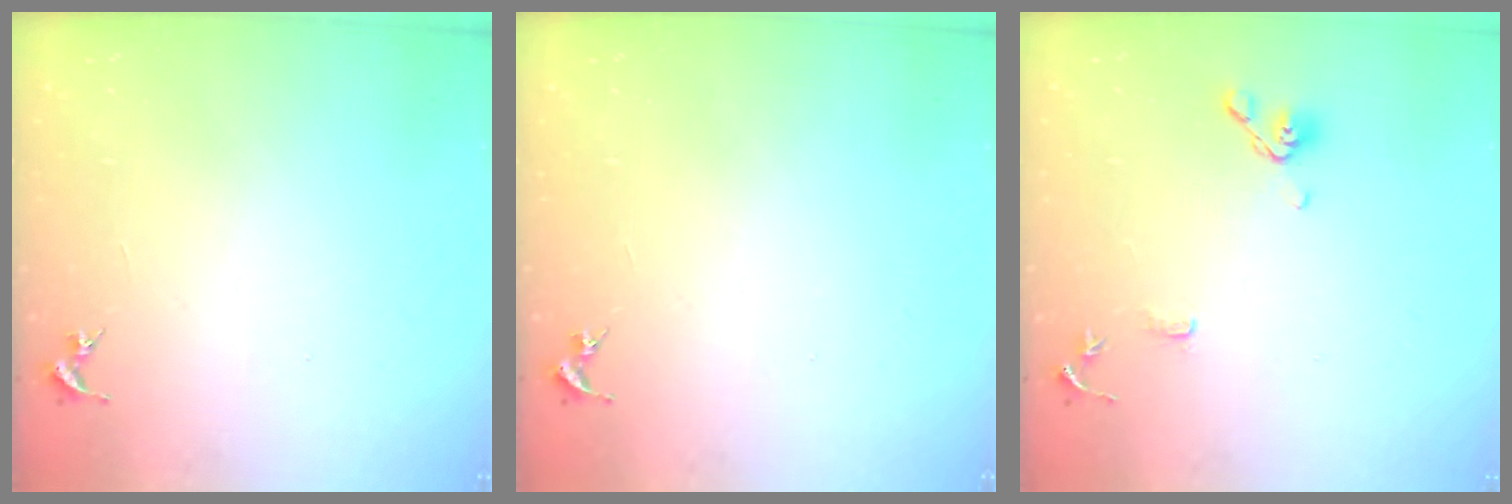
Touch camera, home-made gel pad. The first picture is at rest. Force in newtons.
{"total": 0.0}
{"total": 10.5, "press": 10.4, "slide": 1.9}